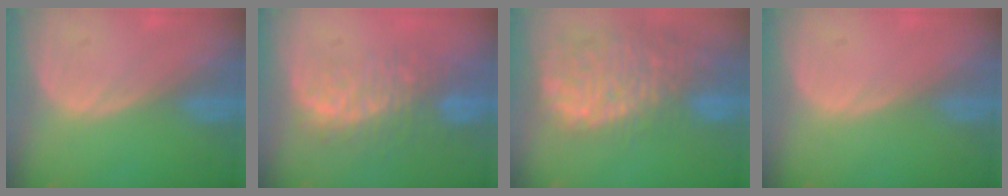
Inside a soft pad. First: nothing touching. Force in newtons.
{"total": 10.0, "press": 8.5, "slide": 5.4}
{"total": 14.3, "press": 11.8, "slide": 8.1}
{"total": 0.0}